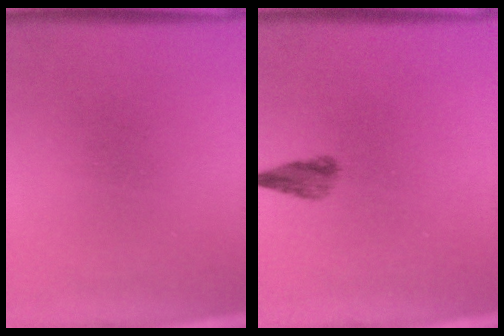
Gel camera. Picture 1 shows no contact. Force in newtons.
{"total": 2.2}